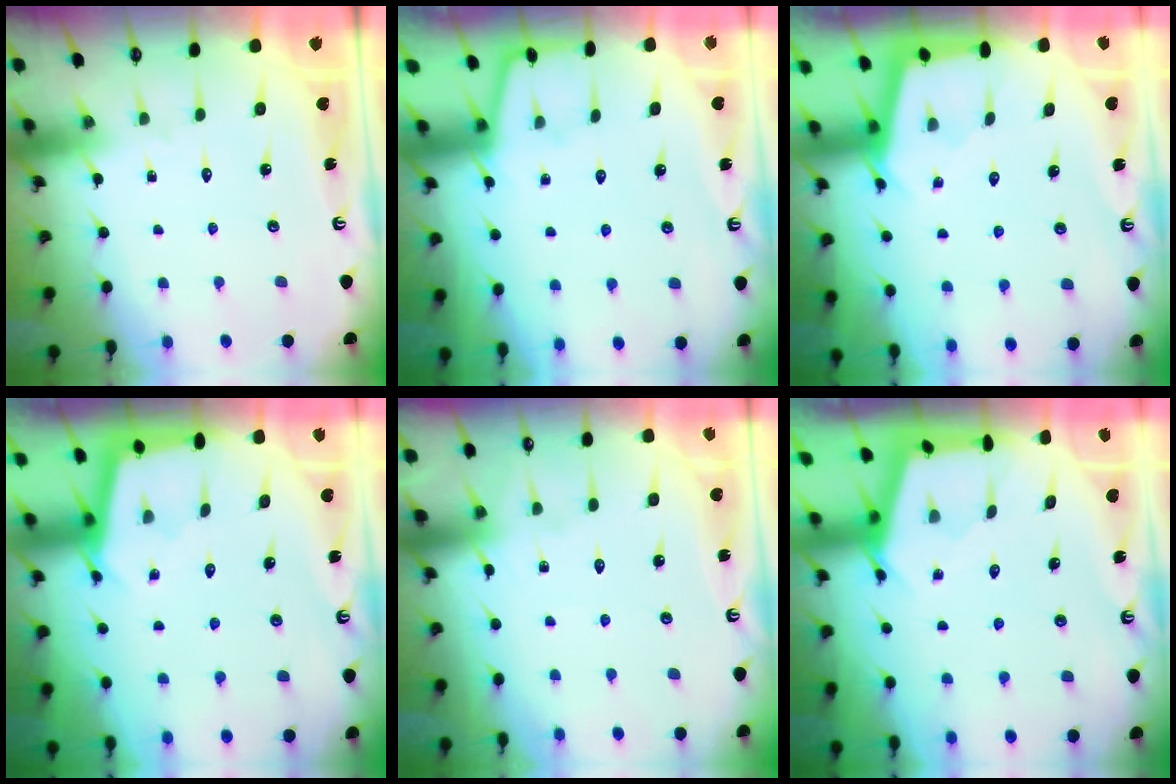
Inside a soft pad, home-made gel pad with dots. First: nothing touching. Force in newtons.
{"total": 2.3, "press": 2.3, "slide": 0.4}
{"total": 2.8, "press": 2.7, "slide": 0.3}
{"total": 2.9, "press": 2.9, "slide": 0.3}
{"total": 3.4, "press": 3.4, "slide": 0.4}
{"total": 2.9, "press": 2.8, "slide": 0.4}